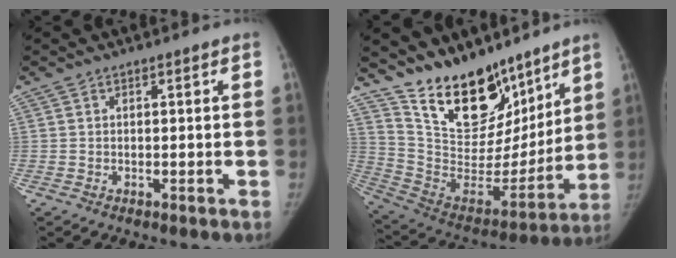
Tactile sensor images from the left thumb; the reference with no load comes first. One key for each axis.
{"total": 22.6, "fx": 16.8, "fy": 11.1, "fz": 10.4, "tx": -0.126, "ty": -0.094, "tz": 0.293}